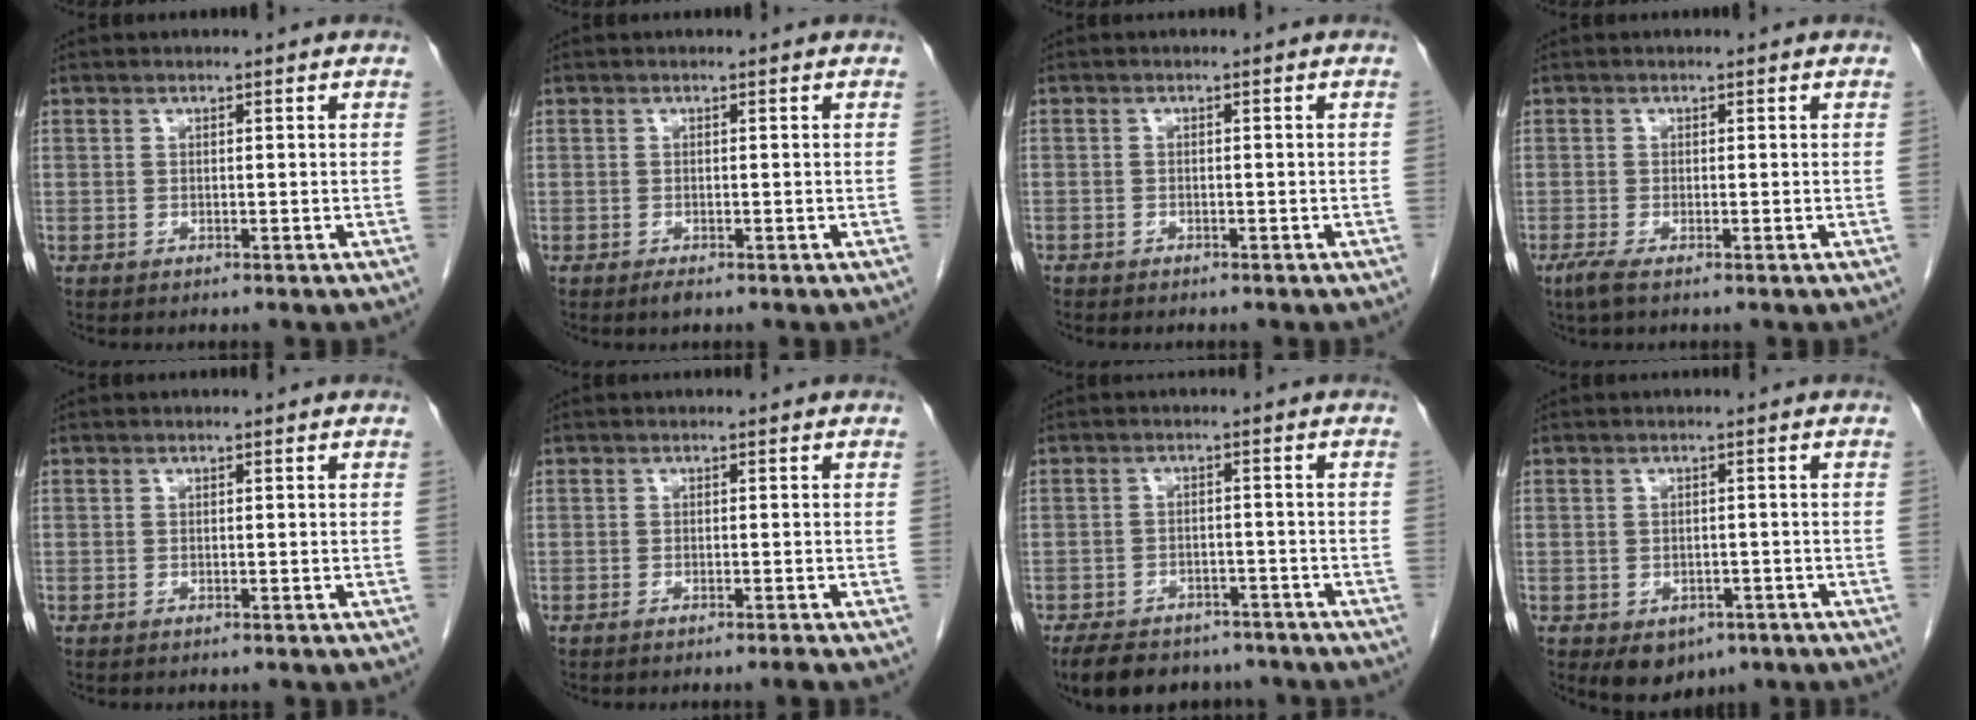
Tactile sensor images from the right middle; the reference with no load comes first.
{"total": 0.8, "force": [-0.6, 0.1, 0.5], "torque": [-0.009, -0.002, -0.009]}
{"total": 1.0, "force": [-0.8, 0.5, 0.2], "torque": [-0.007, 0.002, -0.015]}
{"total": 1.6, "force": [-1.0, 0.1, 1.3], "torque": [-0.032, -0.009, -0.026]}
{"total": 0.0}
{"total": 1.2, "force": [-0.9, -0.5, 0.5], "torque": [-0.008, 0.002, -0.018]}
{"total": 12.7, "force": [-10.4, 5.7, 4.4], "torque": [-0.082, 0.000, -0.141]}
{"total": 6.0, "force": [-3.7, 3.9, 2.7], "torque": [-0.031, 0.001, -0.043]}